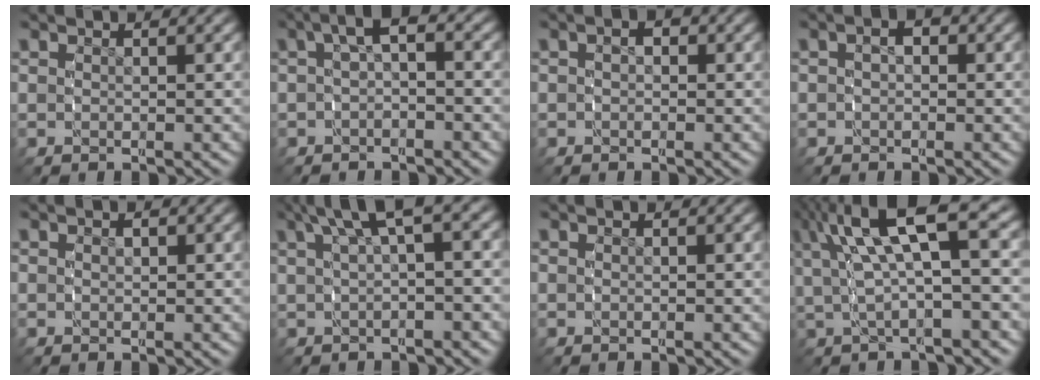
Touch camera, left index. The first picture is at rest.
{"total": 3.5, "force": [0.5, 1.9, 2.8], "torque": [-0.046, 0.012, -0.001]}
{"total": 1.6, "force": [-0.2, 1.4, 0.8], "torque": [-0.018, -0.007, -0.006]}
{"total": 2.0, "force": [-0.2, 1.6, 1.1], "torque": [-0.021, -0.004, -0.007]}
{"total": 0.7, "force": [0.0, 0.5, 0.4], "torque": [-0.006, -0.003, 0.002]}
{"total": 5.4, "force": [2.5, 1.9, 4.4], "torque": [-0.063, 0.027, 0.032]}
{"total": 0.0}
{"total": 6.9, "force": [2.1, 3.3, 5.8], "torque": [-0.107, 0.017, 0.025]}